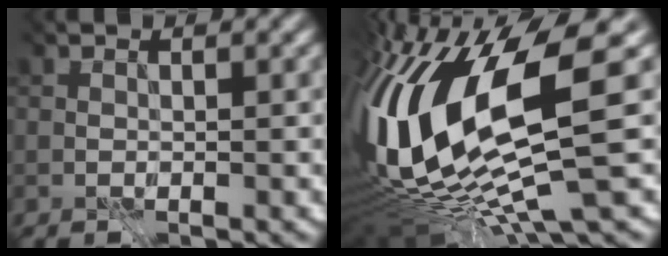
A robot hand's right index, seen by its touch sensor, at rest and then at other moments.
{"total": 15.0, "force": [-0.2, 4.1, 14.4], "torque": [-0.297, -0.025, 0.030]}